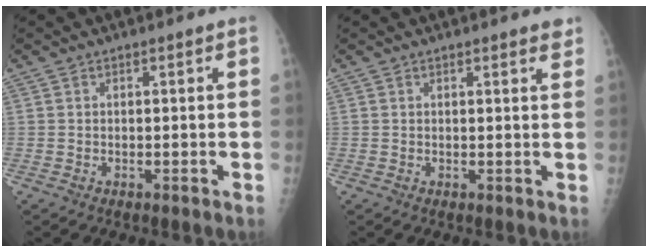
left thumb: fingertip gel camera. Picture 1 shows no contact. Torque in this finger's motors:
{"motor_torque": [0.40, -0.04, 0.15, 0.04, 0.04]}